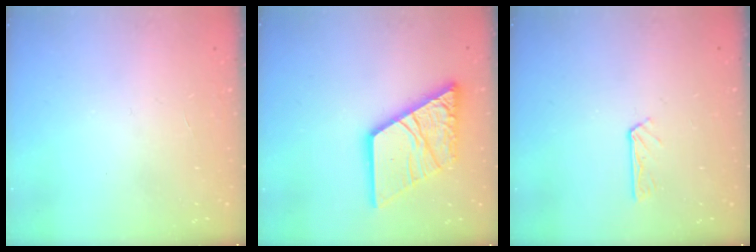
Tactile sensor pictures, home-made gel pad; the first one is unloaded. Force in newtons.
{"total": 18.0, "press": 17.9, "slide": 2.1}
{"total": 2.9, "press": 2.9, "slide": 0.3}